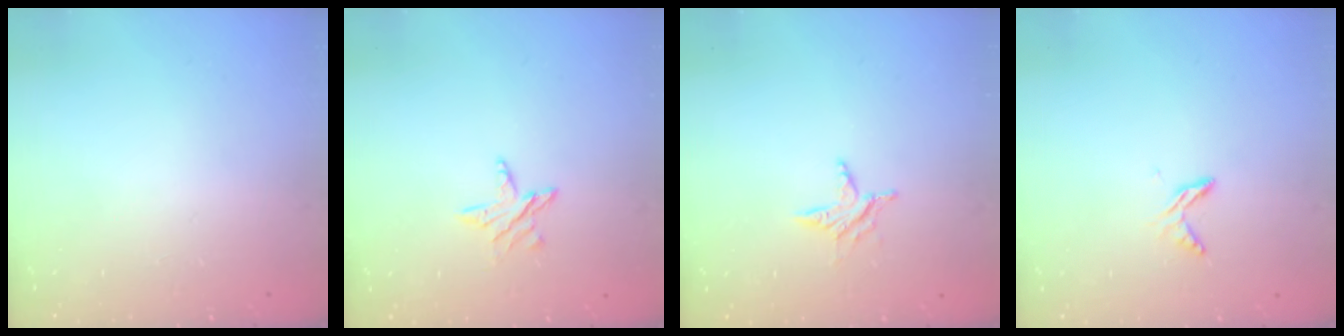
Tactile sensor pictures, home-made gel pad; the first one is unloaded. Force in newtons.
{"total": 5.9, "press": 5.9, "slide": 0.6}
{"total": 4.4, "press": 4.4, "slide": 0.5}
{"total": 5.9, "press": 5.9, "slide": 0.6}